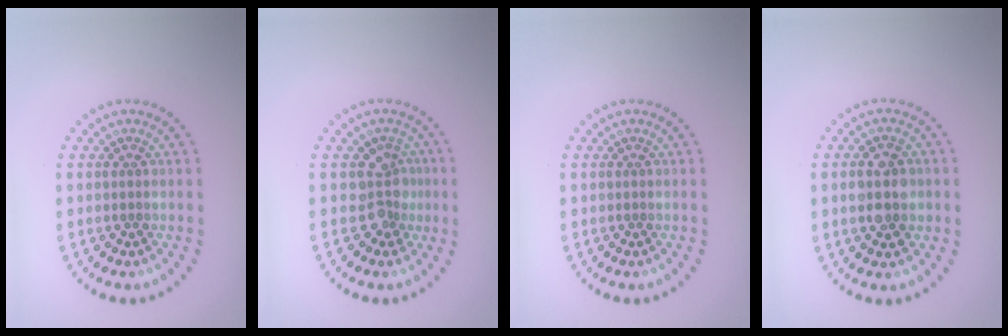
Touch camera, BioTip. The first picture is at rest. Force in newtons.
{"total": 2.8, "press": 2.2, "slide": 1.7}
{"total": 0.0}
{"total": 3.6, "press": 3.6, "slide": 0.1}